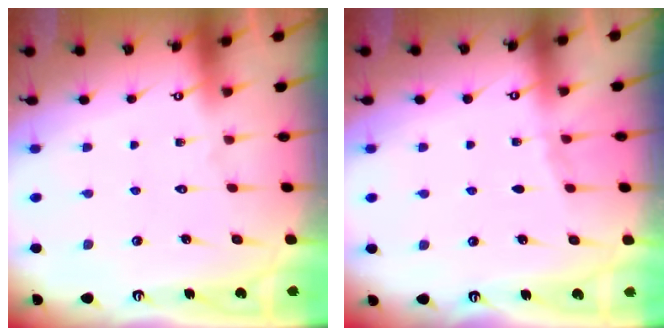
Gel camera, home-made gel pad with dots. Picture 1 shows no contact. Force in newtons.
{"total": 4.1, "press": 3.4, "slide": 2.4}